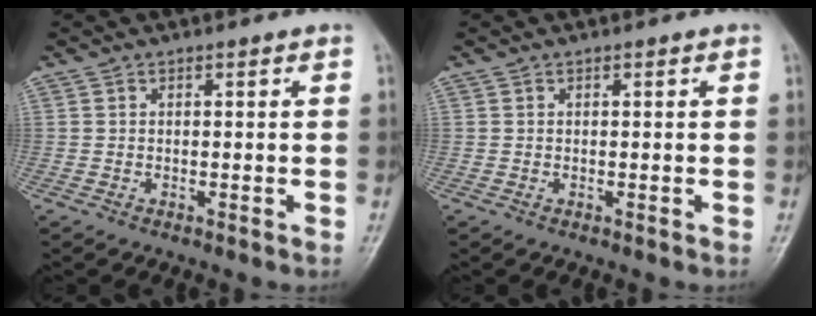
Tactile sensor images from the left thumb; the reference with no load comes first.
{"total": 0.0}